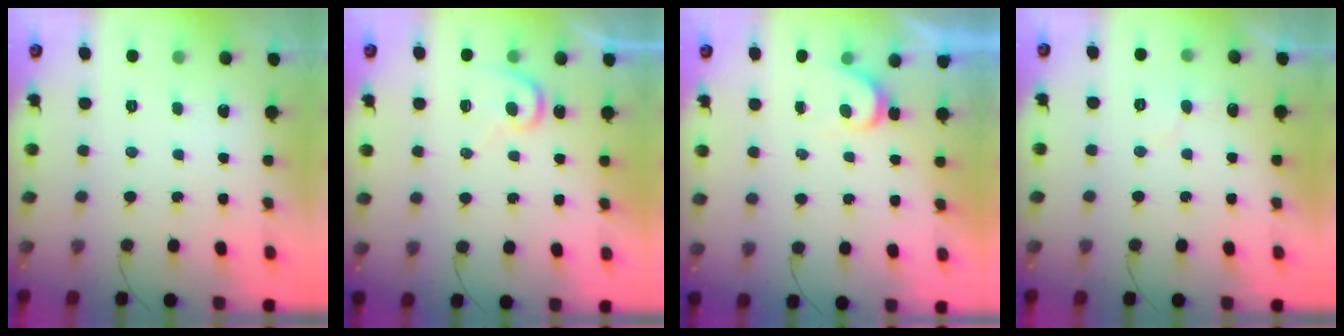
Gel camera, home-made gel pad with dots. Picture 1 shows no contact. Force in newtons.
{"total": 7.5, "press": 7.5, "slide": 0.5}
{"total": 3.7, "press": 3.7, "slide": 0.3}
{"total": 5.4, "press": 5.3, "slide": 0.4}